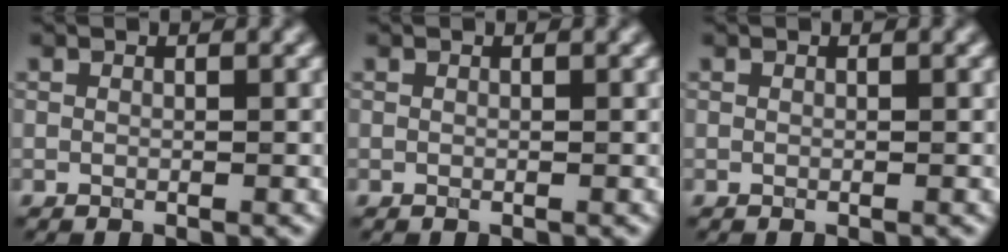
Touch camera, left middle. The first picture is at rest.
{"total": 0.0}
{"total": 0.0}